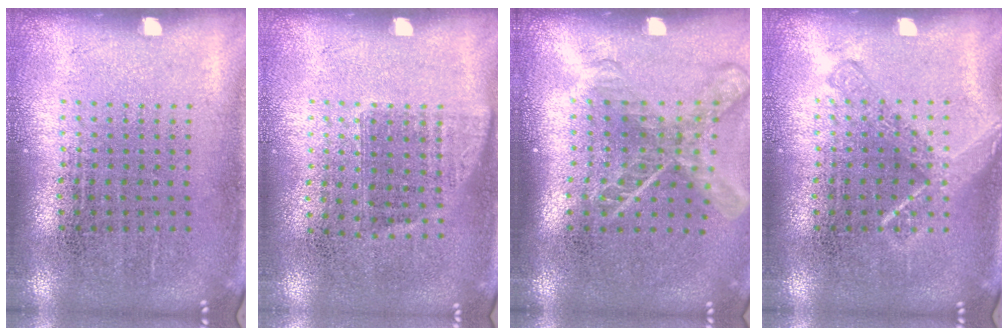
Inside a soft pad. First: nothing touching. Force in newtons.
{"total": 0.8, "press": 0.7, "slide": 0.4}
{"total": 1.8, "press": 1.4, "slide": 1.2}
{"total": 2.3, "press": 2.3, "slide": 0.4}